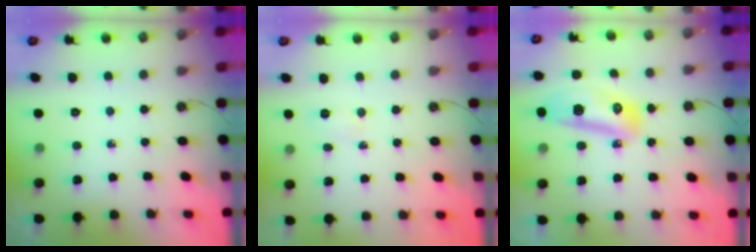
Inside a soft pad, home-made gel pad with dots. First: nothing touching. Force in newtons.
{"total": 2.8, "press": 2.7, "slide": 0.8}
{"total": 14.1, "press": 13.6, "slide": 3.7}